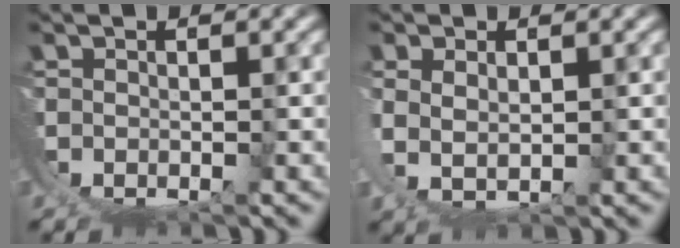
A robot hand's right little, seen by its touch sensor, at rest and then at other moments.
{"total": 3.2, "force": [2.1, 1.0, 2.1], "torque": [-0.051, -0.007, 0.045]}